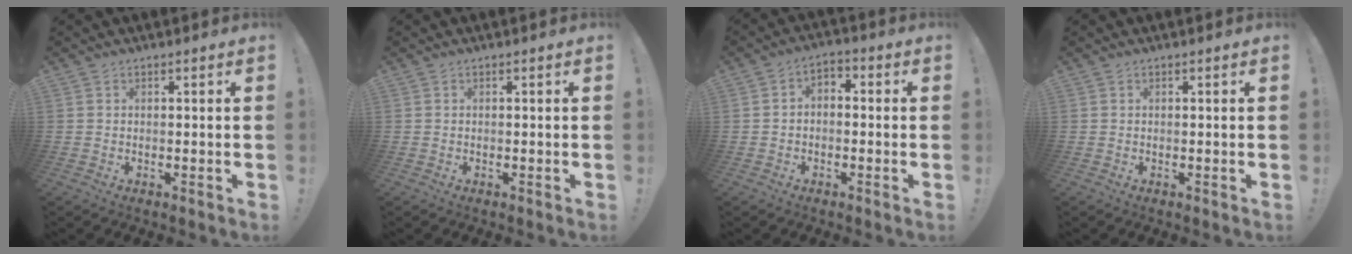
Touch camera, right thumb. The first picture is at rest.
{"total": 0.0}
{"total": 2.5, "force": [-1.5, 1.4, 1.3], "torque": [-0.019, 0.009, -0.028]}
{"total": 0.0}